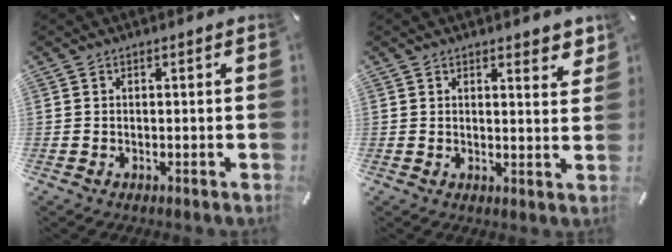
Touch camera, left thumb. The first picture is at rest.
{"total": 3.1, "force": [2.8, 0.9, 1.2], "torque": [-0.006, -0.022, 0.046]}